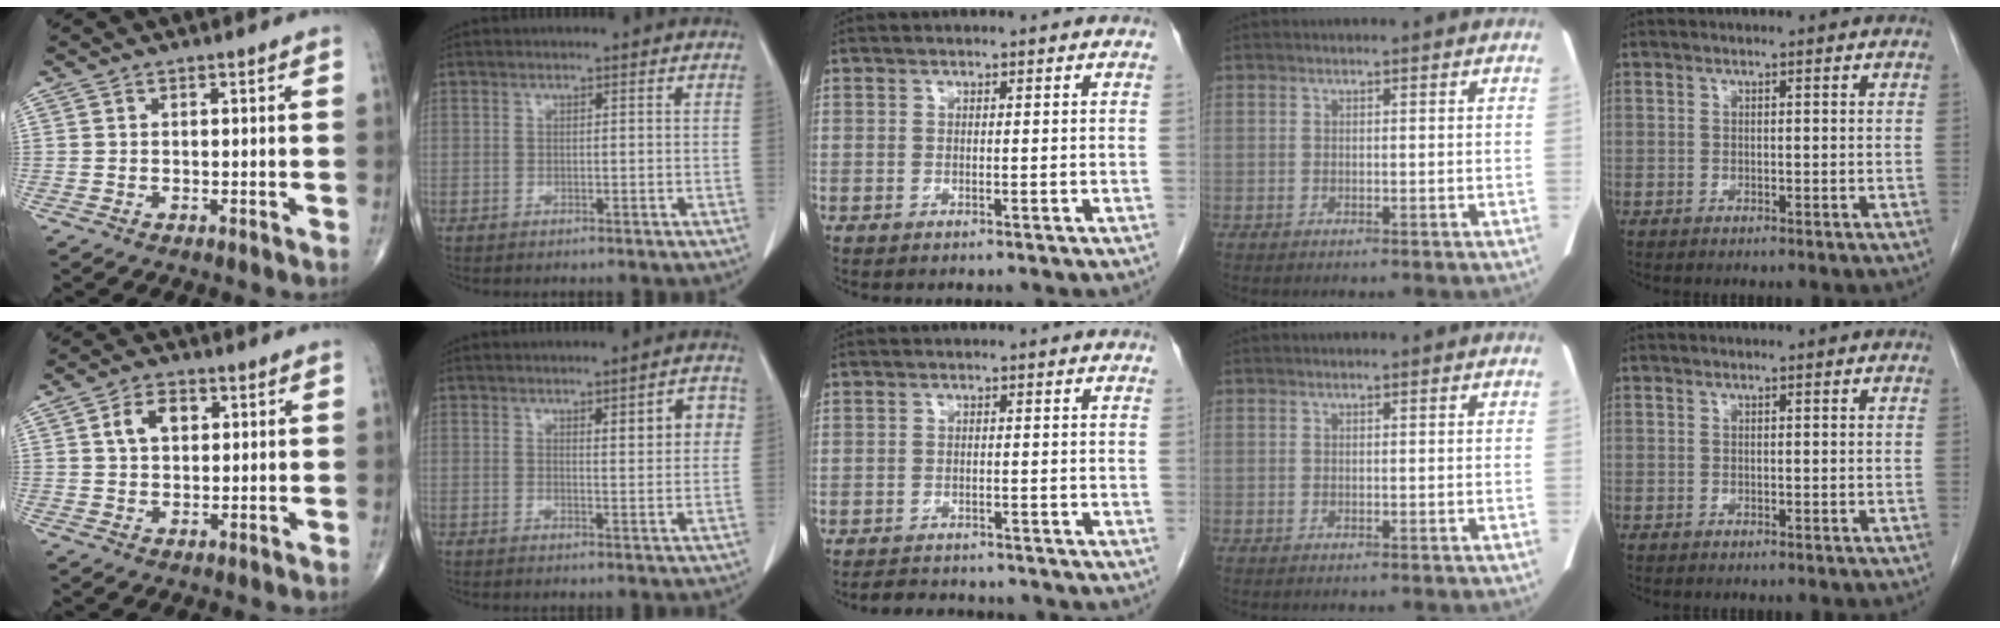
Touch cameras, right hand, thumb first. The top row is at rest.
{"thumb": {"total": 5.6, "force": [1.6, 3.7, 3.9], "torque": [-0.059, 0.006, 0.026]}, "index": {"total": 5.2, "force": [1.8, 1.1, 4.7], "torque": [-0.061, 0.004, 0.024]}, "middle": {"total": 6.0, "force": [-5.5, 1.7, 1.5], "torque": [-0.022, -0.003, -0.075]}}